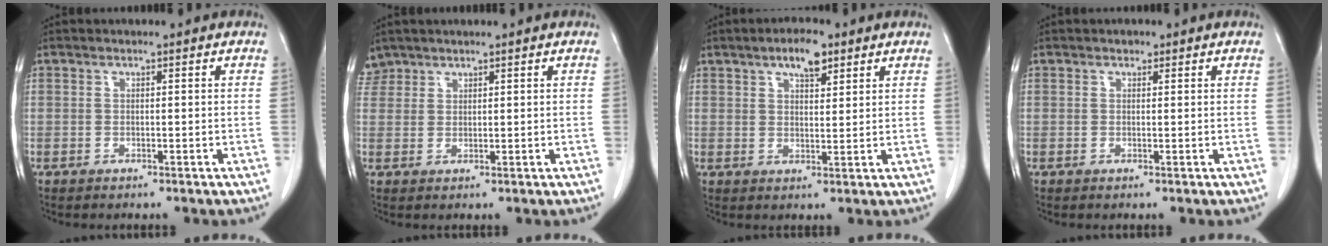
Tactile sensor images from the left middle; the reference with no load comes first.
{"total": 2.5, "force": [2.2, 1.2, -0.4], "torque": [0.009, 0.009, 0.043]}
{"total": 5.2, "force": [3.2, 1.7, 3.6], "torque": [-0.061, 0.005, 0.051]}
{"total": 0.7, "force": [0.5, 0.5, 0.2], "torque": [-0.005, -0.001, 0.005]}